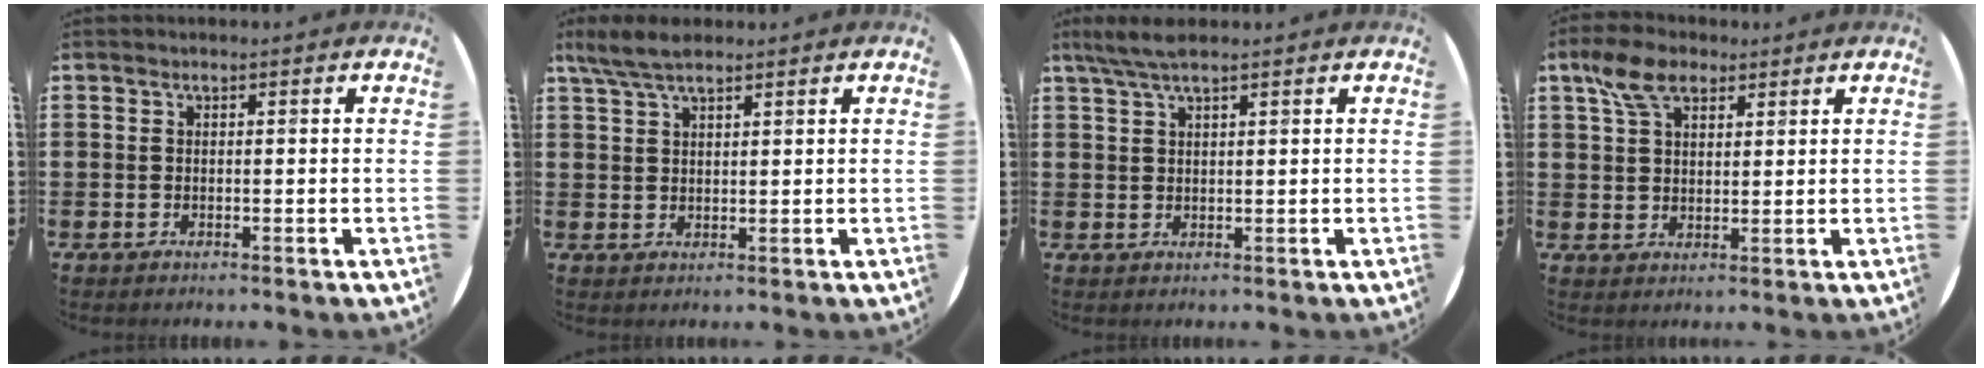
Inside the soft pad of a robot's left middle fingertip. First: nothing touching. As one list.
[{"total": 4.4, "force": [3.4, 1.2, 2.6], "torque": [-0.056, 0.001, 0.063]}, {"total": 3.1, "force": [2.3, 0.4, 2.0], "torque": [-0.042, 0.005, 0.042]}, {"total": 6.0, "force": [3.9, 3.2, 3.2], "torque": [-0.066, 0.006, 0.071]}]